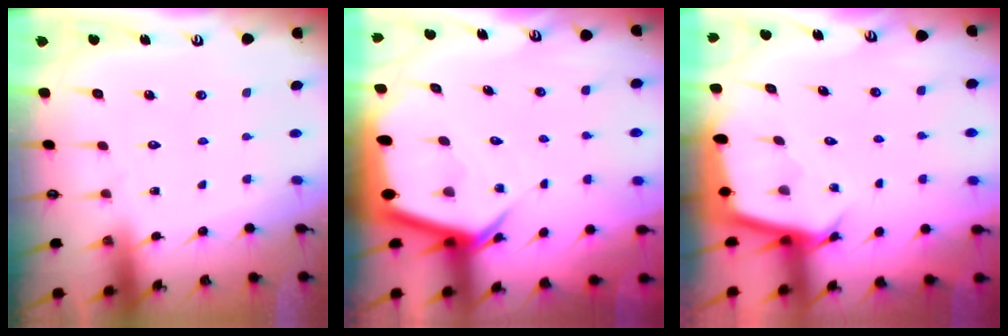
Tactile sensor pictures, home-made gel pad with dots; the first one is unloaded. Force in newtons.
{"total": 7.0, "press": 7.0, "slide": 0.5}
{"total": 2.9, "press": 2.9, "slide": 0.1}